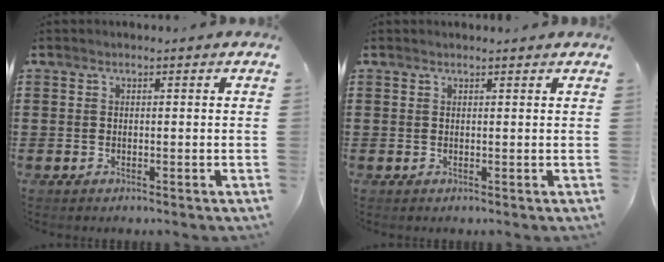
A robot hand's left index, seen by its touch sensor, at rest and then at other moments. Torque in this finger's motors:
{"motor_torque": [1.49, -0.65, 0.18, 0.02]}